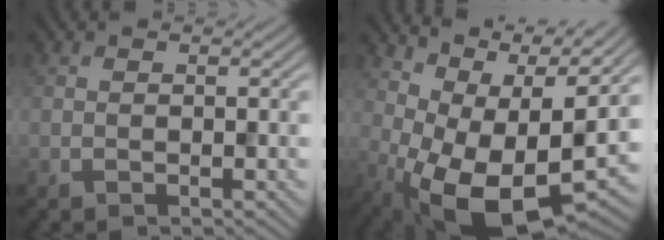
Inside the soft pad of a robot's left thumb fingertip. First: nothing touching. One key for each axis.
{"total": 13.5, "fx": 2.1, "fy": 6.5, "fz": 11.6, "tx": -0.194, "ty": -0.011, "tz": 0.055}